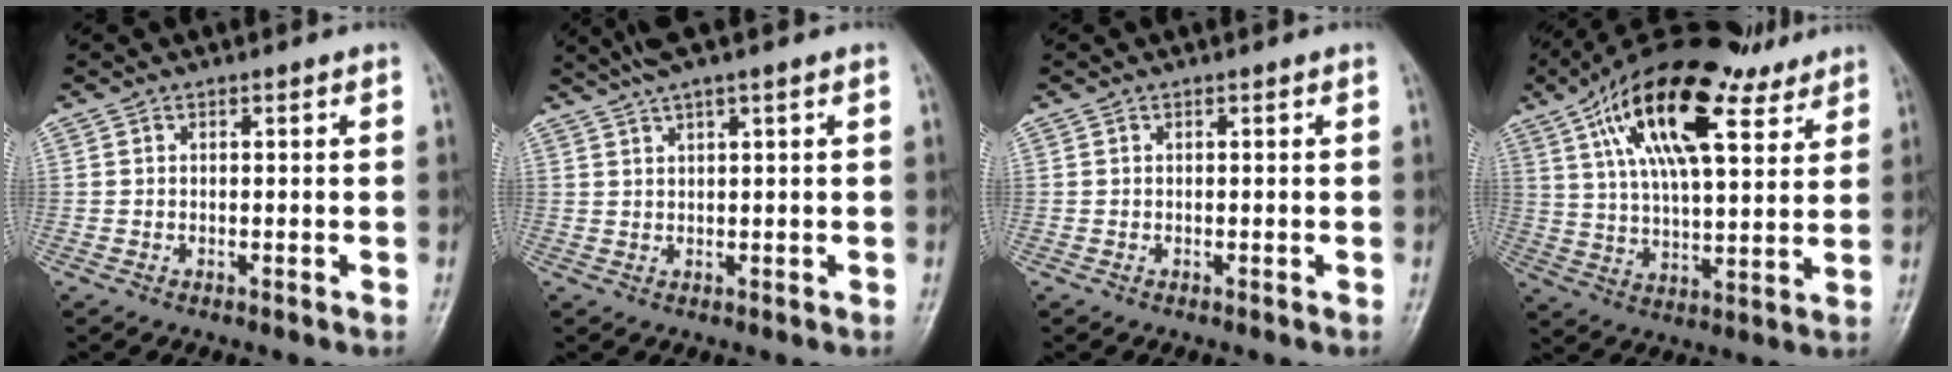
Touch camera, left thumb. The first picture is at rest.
{"total": 4.6, "force": [3.2, 0.0, 3.3], "torque": [-0.072, 0.012, 0.064]}
{"total": 0.0}
{"total": 23.1, "force": [12.5, 9.3, 17.1], "torque": [-0.273, -0.019, 0.214]}